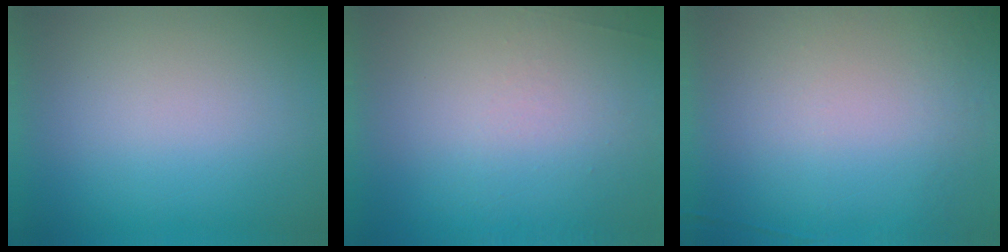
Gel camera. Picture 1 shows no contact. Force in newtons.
{"total": 6.8}
{"total": 5.5}